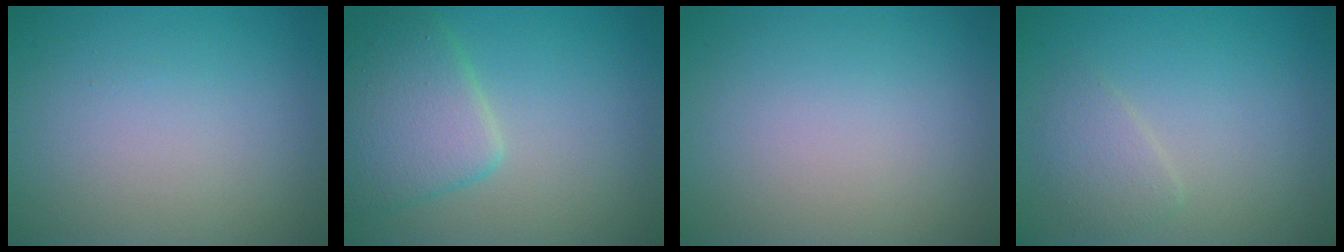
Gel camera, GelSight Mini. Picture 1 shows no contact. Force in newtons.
{"total": 5.1, "press": 5.1, "slide": 0.3}
{"total": 0.0}
{"total": 1.7, "press": 1.7, "slide": 0.1}